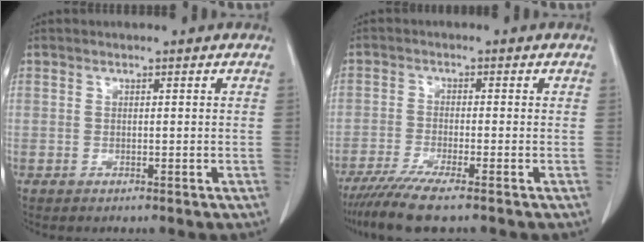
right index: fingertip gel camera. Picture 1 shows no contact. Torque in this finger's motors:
{"motor_torque": [0.72, -0.59, 0.28, 0.10]}